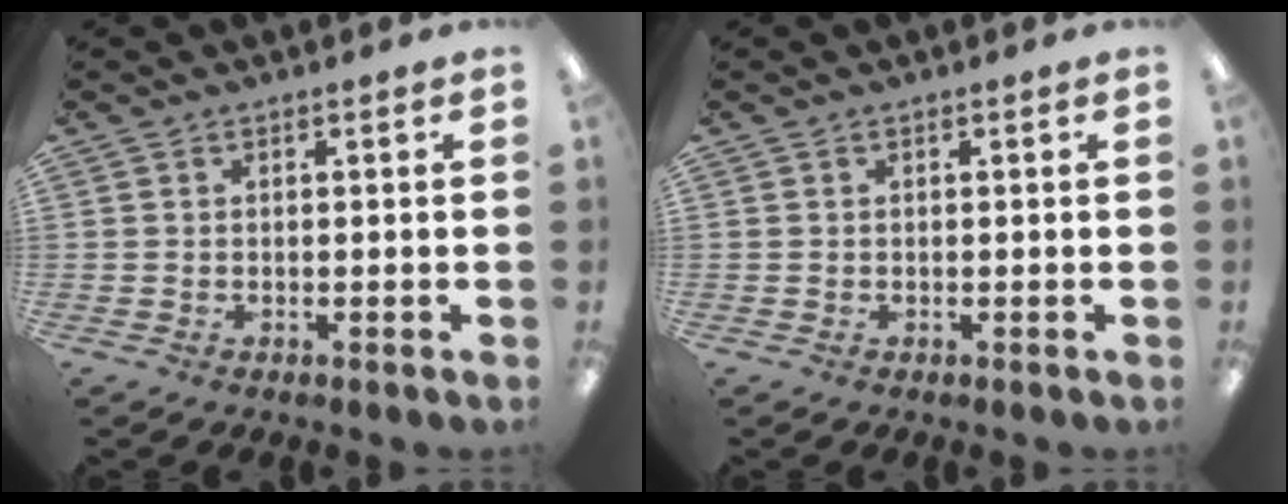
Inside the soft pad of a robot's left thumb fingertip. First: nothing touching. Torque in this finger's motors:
{"motor_torque": [0.00, 0.00, -0.02, -0.02, 0.00]}